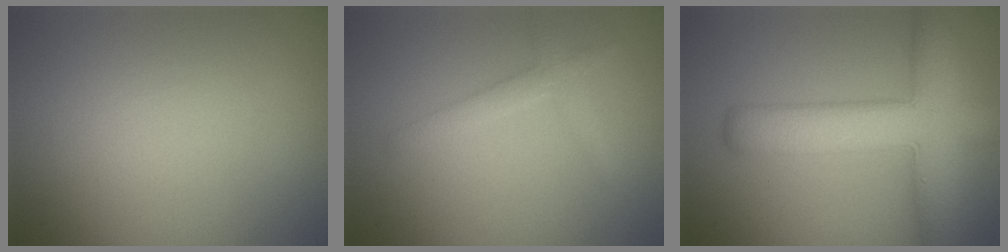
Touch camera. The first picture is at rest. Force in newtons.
{"total": 1.9, "press": 1.9, "slide": 0.1}
{"total": 7.8, "press": 7.8, "slide": 0.4}